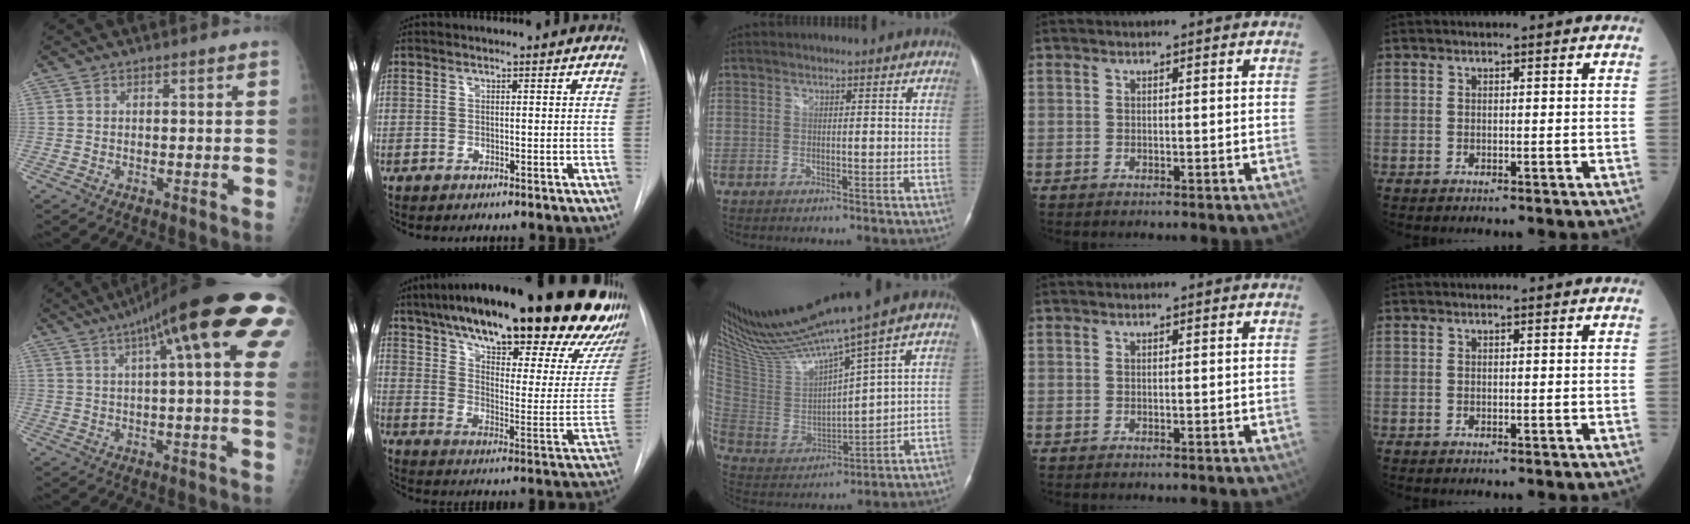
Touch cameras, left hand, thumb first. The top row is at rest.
{"thumb": {"total": 23.4, "force": [9.6, 4.4, 20.8], "torque": [-0.276, 0.034, 0.129]}, "index": {"total": 36.8, "force": [27.6, 8.0, 23.0], "torque": [-0.275, -0.029, 0.373]}, "middle": {"total": 16.7, "force": [13.9, -1.8, 9.0], "torque": [-0.172, -0.013, 0.272]}}